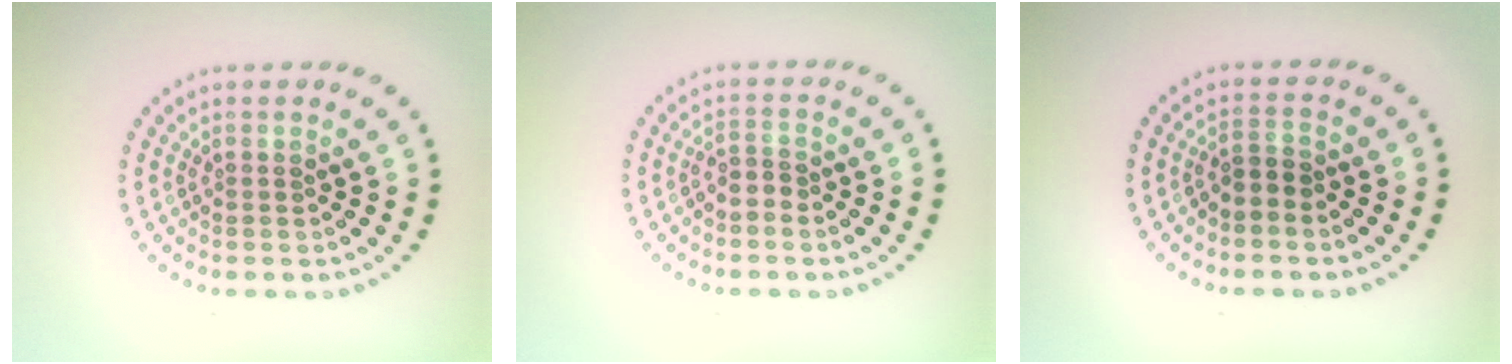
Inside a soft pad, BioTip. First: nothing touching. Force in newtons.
{"total": 1.6, "press": 1.2, "slide": 1.1}
{"total": 1.7, "press": 1.4, "slide": 0.9}